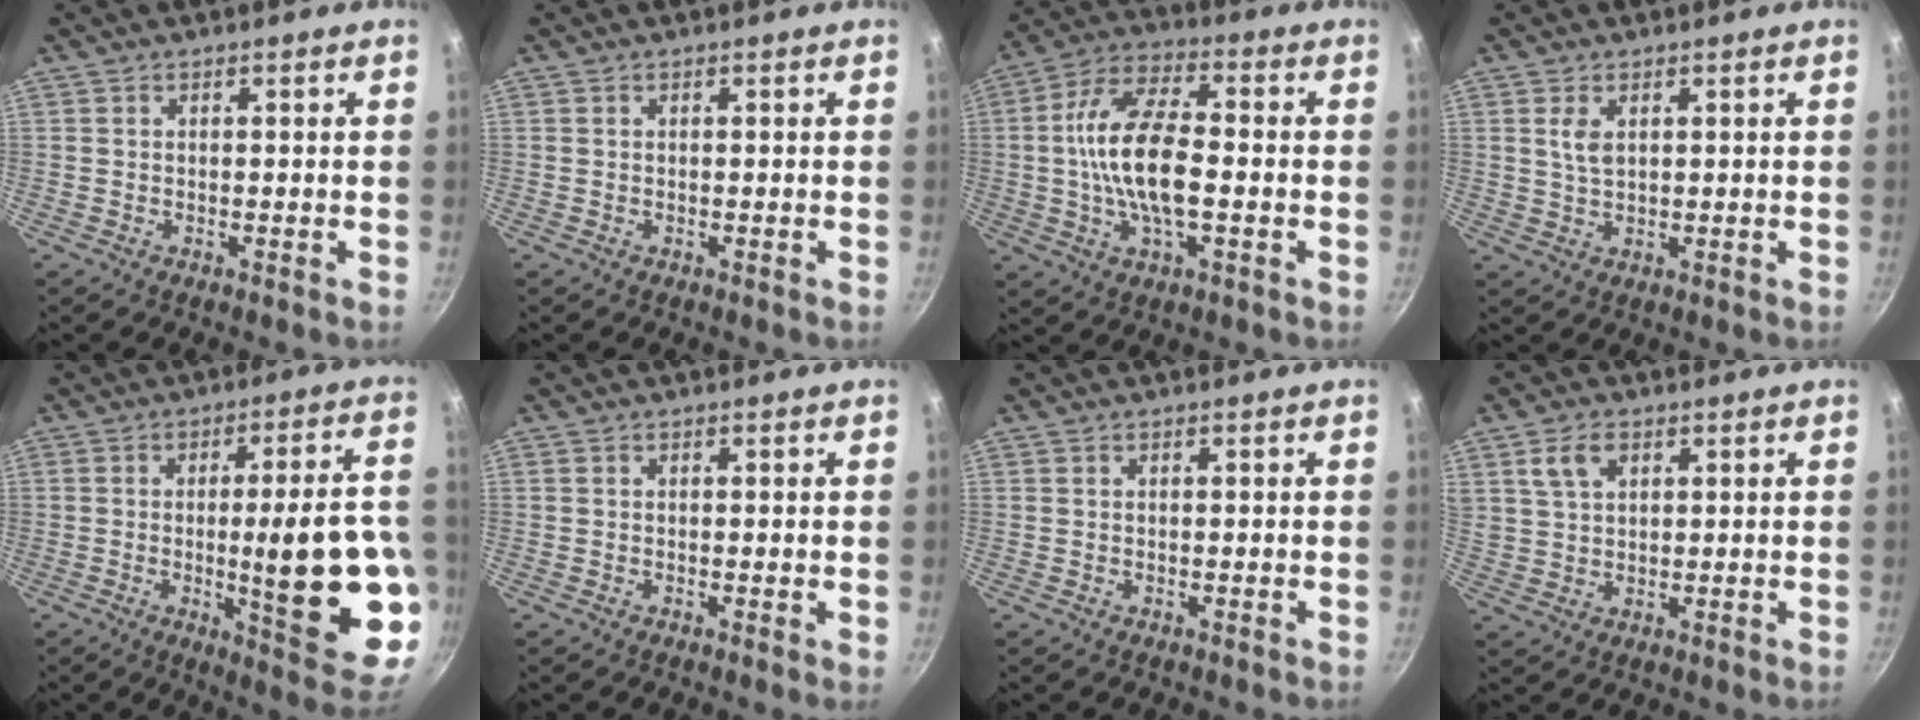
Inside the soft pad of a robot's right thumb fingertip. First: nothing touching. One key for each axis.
{"total": 0.0}
{"total": 15.0, "fx": -1.2, "fy": 6.5, "fz": 13.5, "tx": -0.246, "ty": 0.027, "tz": -0.035}
{"total": 3.3, "fx": 1.2, "fy": 1.8, "fz": 2.5, "tx": -0.046, "ty": -0.007, "tz": 0.024}
{"total": 21.7, "fx": -3.3, "fy": 5.2, "fz": 20.8, "tx": -0.264, "ty": -0.004, "tz": -0.034}
{"total": 0.6, "fx": -0.1, "fy": 0.0, "fz": 0.6, "tx": -0.009, "ty": -0.002, "tz": -0.003}
{"total": 0.0}
{"total": 5.6, "fx": 2.6, "fy": 3.4, "fz": 3.6, "tx": -0.057, "ty": 0.001, "tz": 0.052}